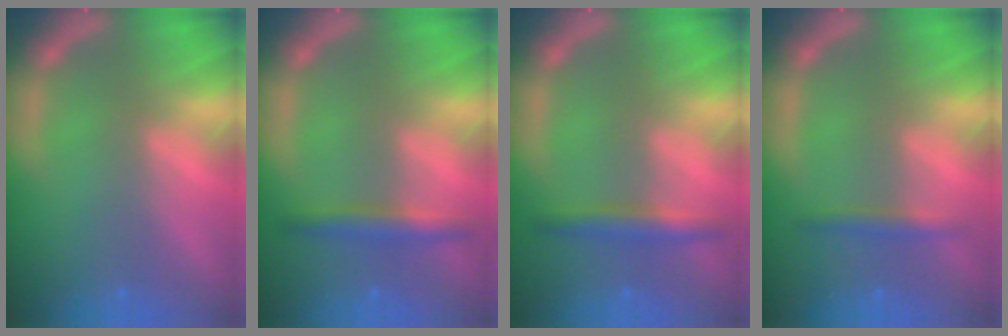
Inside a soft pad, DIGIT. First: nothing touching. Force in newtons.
{"total": 3.0}
{"total": 3.0}
{"total": 1.9}